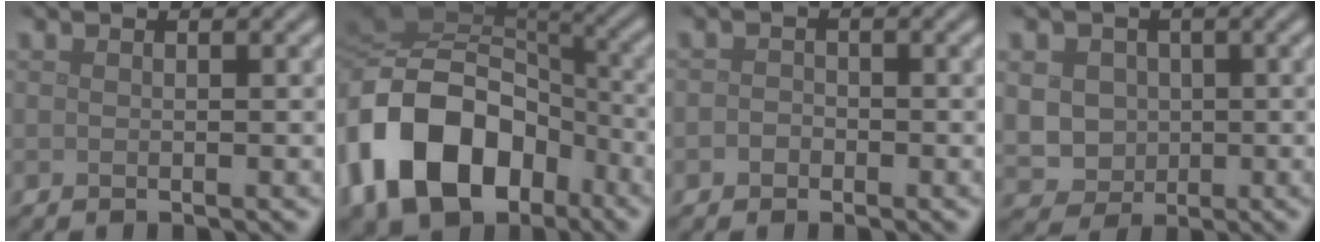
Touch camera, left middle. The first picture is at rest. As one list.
[{"total": 15.0, "force": [-5.8, 10.3, 9.2], "torque": [-0.191, -0.012, -0.107]}, {"total": 1.1, "force": [-0.5, 0.9, 0.4], "torque": [-0.005, 0.000, -0.013]}, {"total": 4.1, "force": [0.3, 3.7, 1.6], "torque": [-0.032, 0.007, -0.003]}]